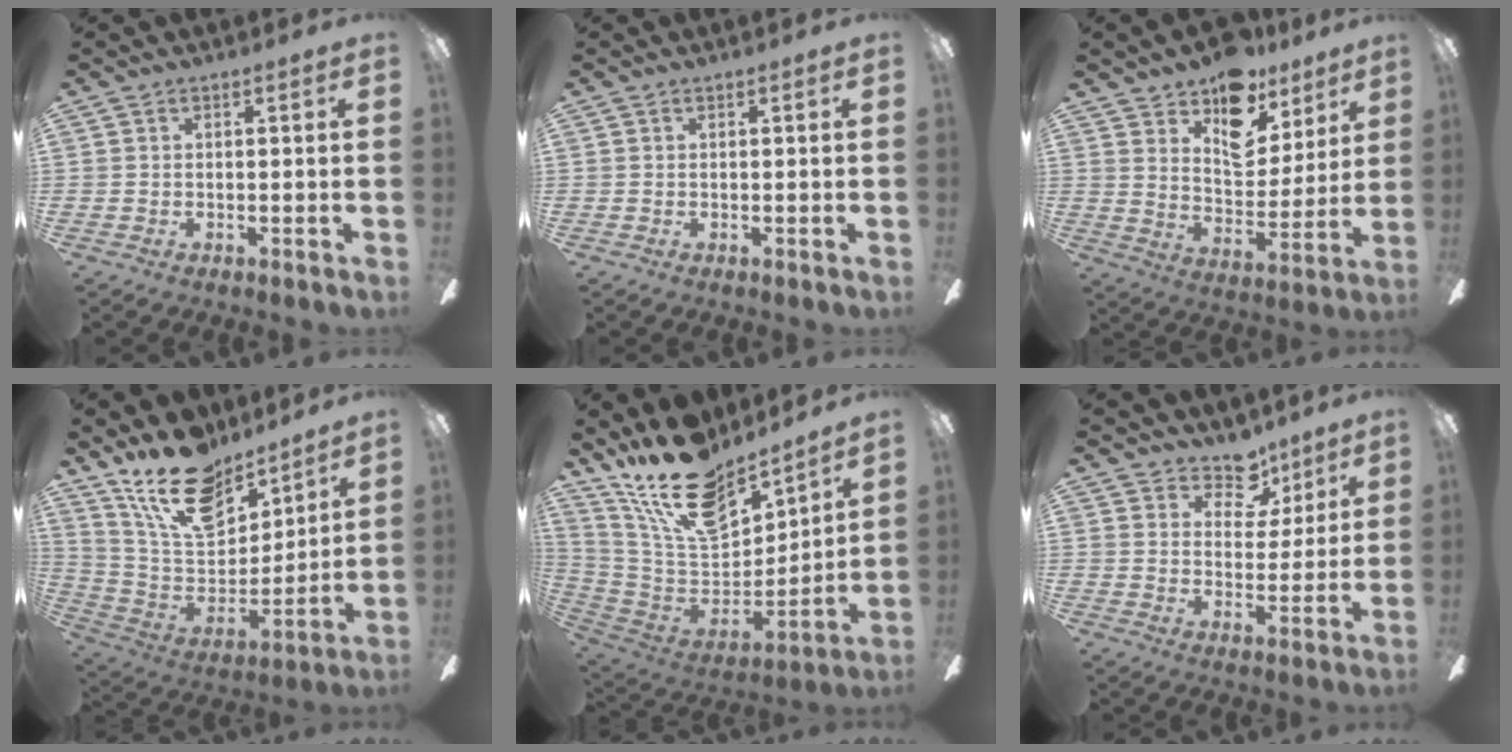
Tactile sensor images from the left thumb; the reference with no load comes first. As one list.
[{"total": 0.0}, {"total": 15.2, "force": [11.0, 8.4, 6.2], "torque": [-0.094, -0.074, 0.203]}, {"total": 19.2, "force": [14.2, 9.2, 8.9], "torque": [-0.167, -0.088, 0.259]}, {"total": 21.0, "force": [15.7, 8.8, 10.9], "torque": [-0.203, -0.102, 0.281]}, {"total": 8.8, "force": [6.5, 5.3, 2.7], "torque": [-0.041, -0.040, 0.120]}]